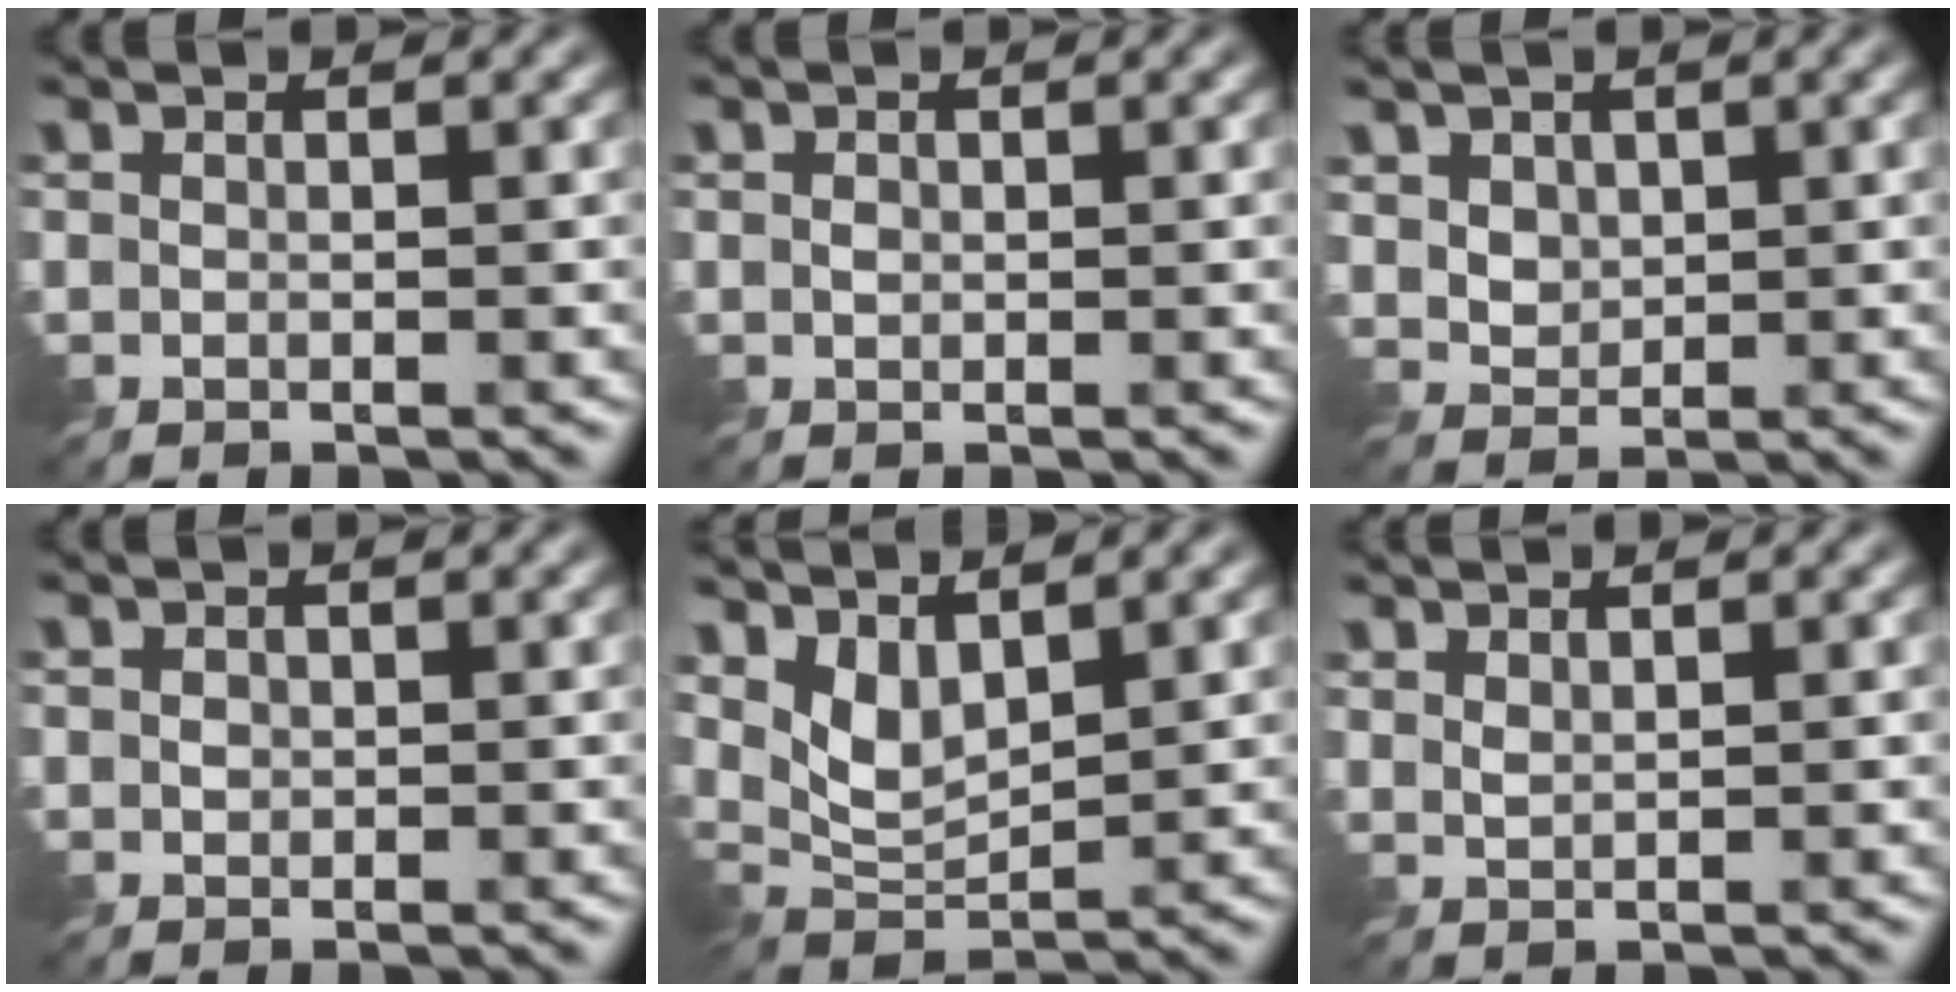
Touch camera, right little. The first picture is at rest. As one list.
[{"total": 0.5, "force": [0.0, 0.4, 0.3], "torque": [-0.009, -0.002, -0.001]}, {"total": 2.7, "force": [1.2, 2.0, 1.2], "torque": [-0.049, -0.003, 0.039]}, {"total": 0.8, "force": [0.0, 0.7, 0.3], "torque": [-0.007, -0.001, 0.000]}, {"total": 3.7, "force": [2.0, 1.7, 2.6], "torque": [-0.063, -0.012, 0.041]}, {"total": 1.0, "force": [0.9, 0.2, 0.4], "torque": [-0.015, 0.000, 0.020]}]